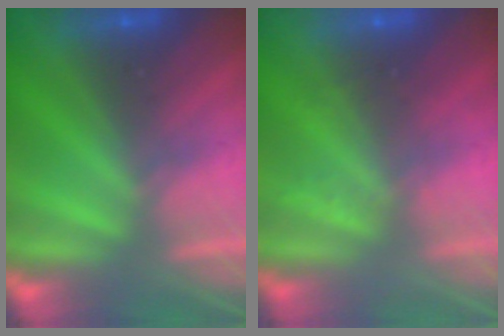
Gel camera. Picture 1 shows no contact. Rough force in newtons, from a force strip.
{"total": 2.2}